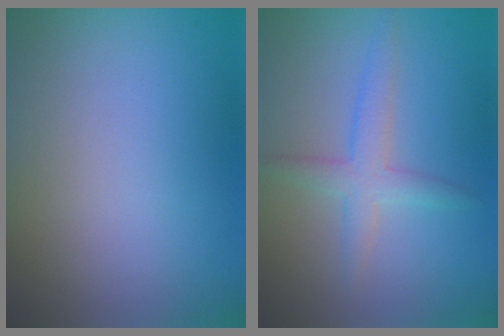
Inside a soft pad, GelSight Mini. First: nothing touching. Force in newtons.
{"total": 2.7, "press": 2.7, "slide": 0.1}